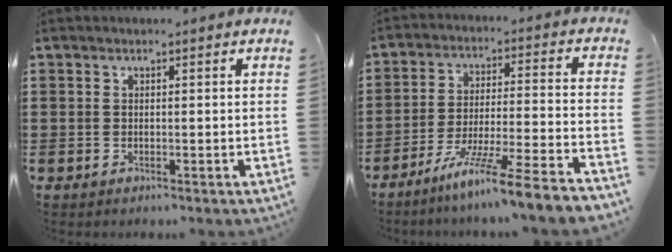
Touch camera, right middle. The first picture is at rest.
{"total": 10.3, "force": [-8.5, -1.2, 5.6], "torque": [-0.100, -0.003, -0.168]}